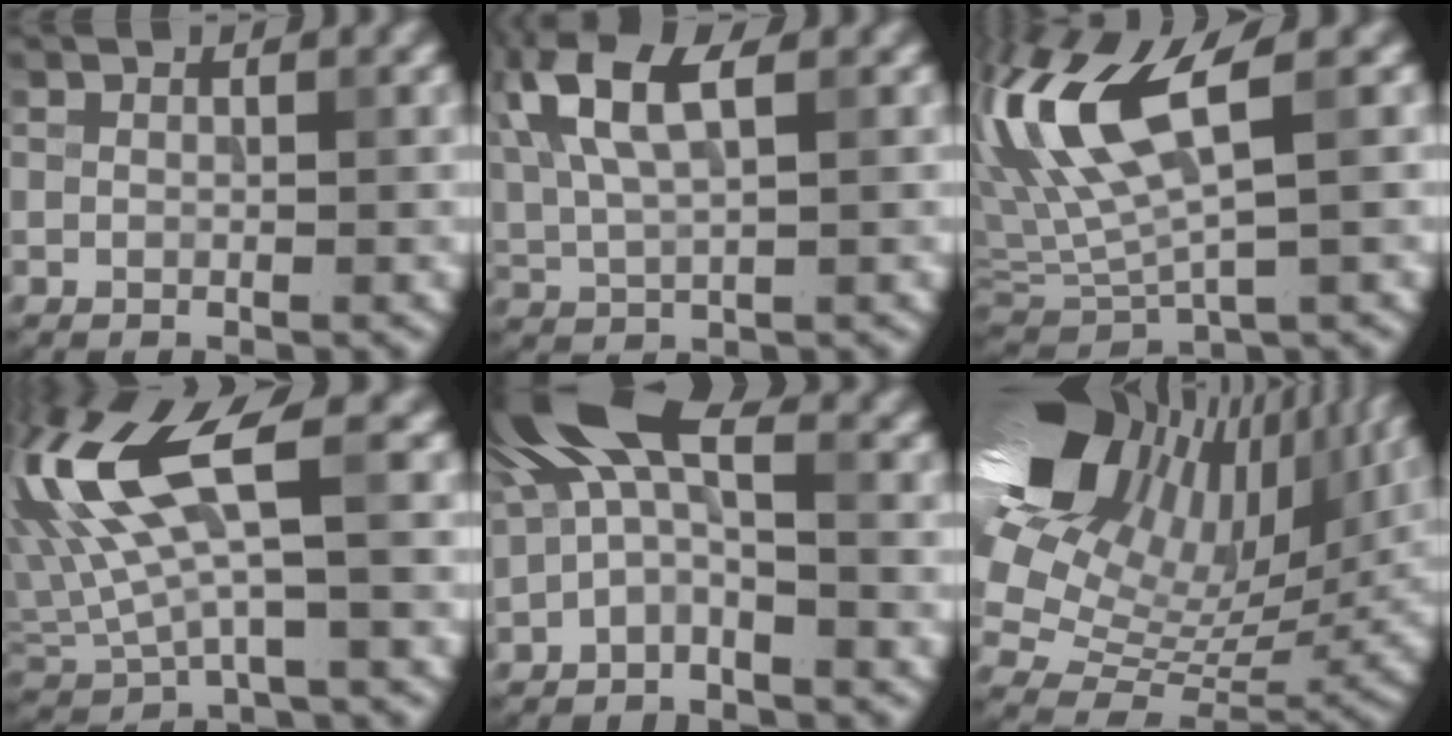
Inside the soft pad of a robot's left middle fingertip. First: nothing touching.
{"total": 8.4, "force": [3.4, 3.4, 6.9], "torque": [-0.164, 0.022, 0.064]}
{"total": 9.7, "force": [2.9, 3.1, 8.7], "torque": [-0.184, 0.013, 0.054]}
{"total": 9.6, "force": [2.5, 2.9, 8.8], "torque": [-0.197, 0.009, 0.047]}
{"total": 6.7, "force": [0.5, 2.8, 6.0], "torque": [-0.115, 0.028, -0.011]}
{"total": 17.5, "force": [6.9, 11.1, 11.5], "torque": [-0.254, 0.027, 0.126]}